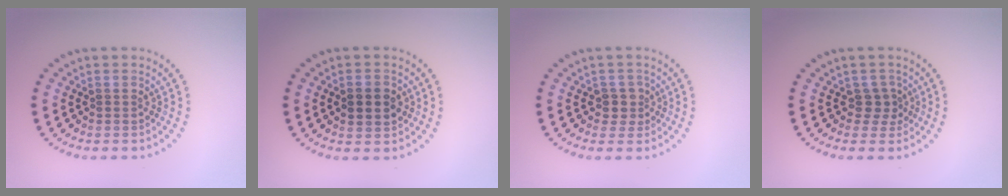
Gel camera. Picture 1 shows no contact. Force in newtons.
{"total": 2.5, "press": 2.5, "slide": 0.1}
{"total": 1.8, "press": 1.4, "slide": 1.1}
{"total": 1.8, "press": 1.3, "slide": 1.2}